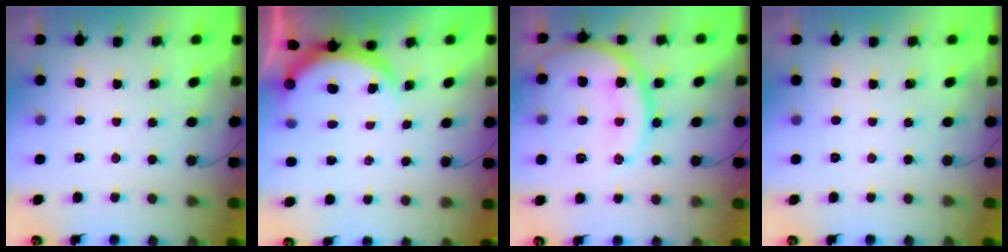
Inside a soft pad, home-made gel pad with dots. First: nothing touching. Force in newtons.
{"total": 3.9, "press": 3.9, "slide": 0.3}
{"total": 17.3, "press": 17.2, "slide": 1.5}
{"total": 0.0}